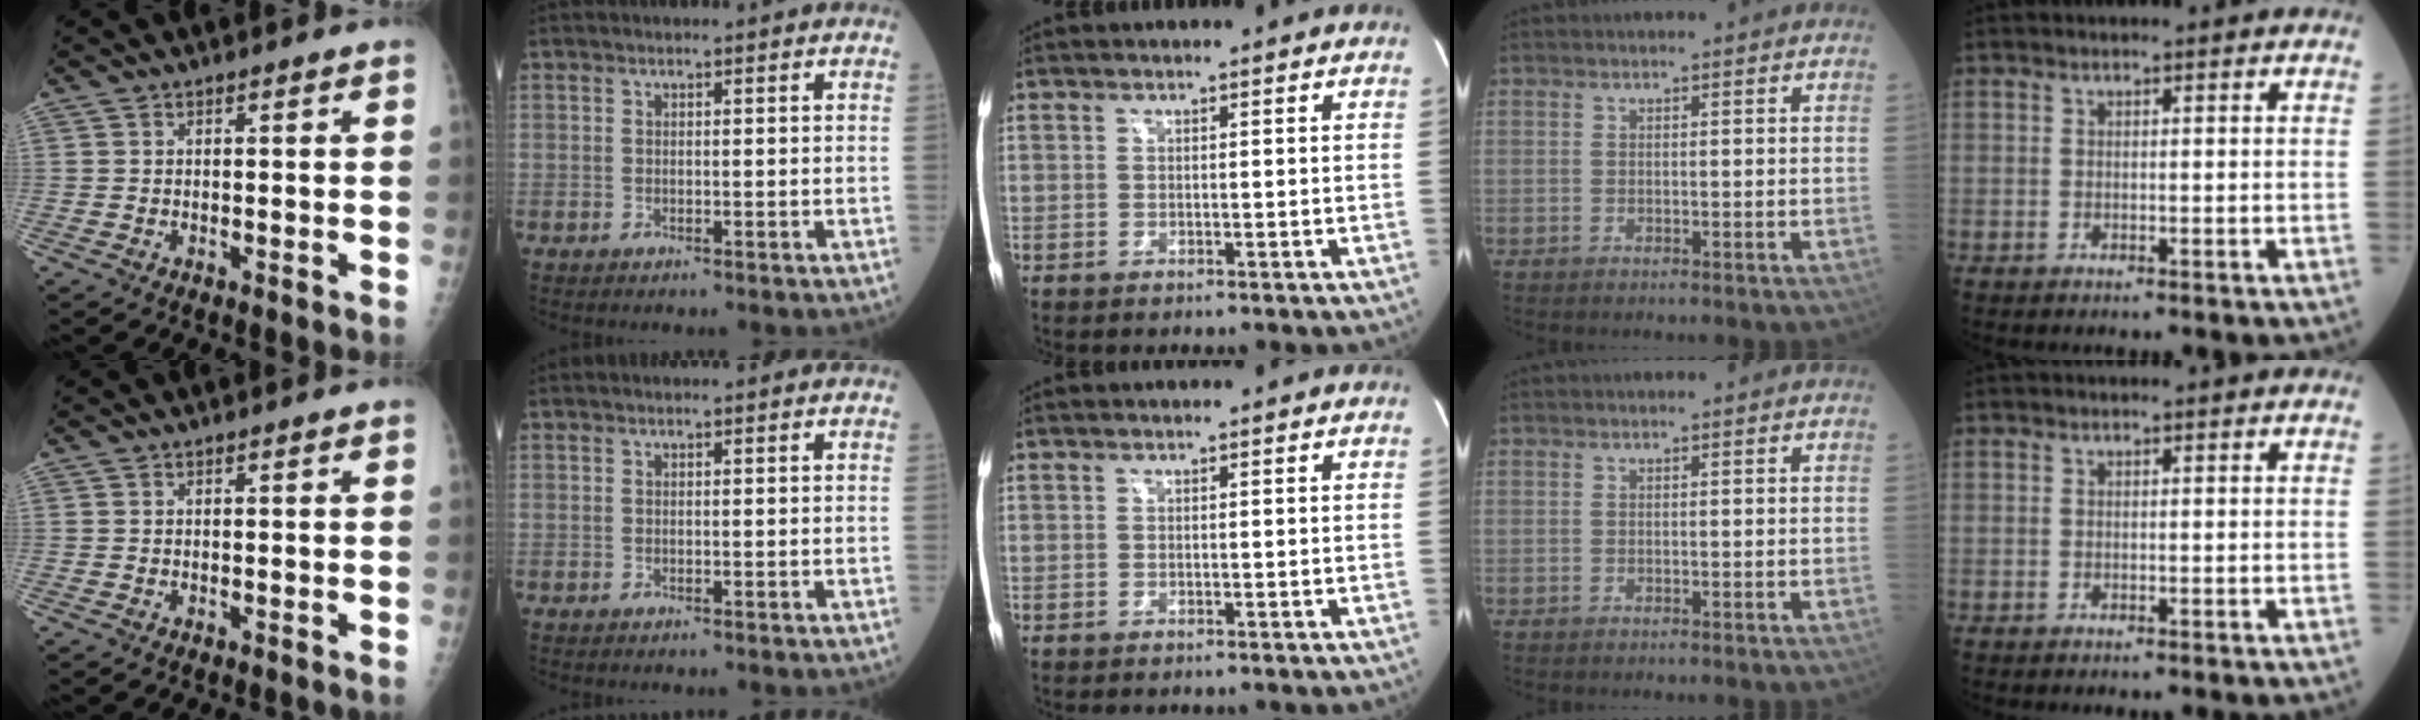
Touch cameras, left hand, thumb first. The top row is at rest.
{}